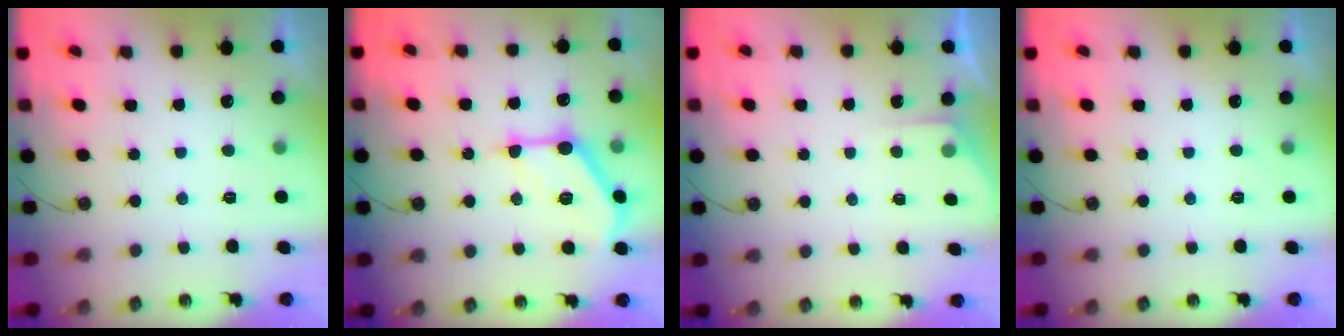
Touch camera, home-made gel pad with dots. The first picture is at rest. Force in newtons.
{"total": 14.1, "press": 14.1, "slide": 0.6}
{"total": 3.5, "press": 3.5, "slide": 0.5}
{"total": 0.0}